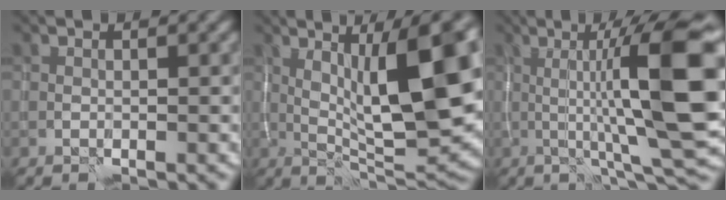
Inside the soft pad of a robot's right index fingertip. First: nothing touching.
{"total": 12.7, "force": [2.9, 3.0, 12.0], "torque": [-0.182, 0.003, 0.051]}
{"total": 12.3, "force": [0.9, 1.9, 12.1], "torque": [-0.182, 0.014, 0.014]}